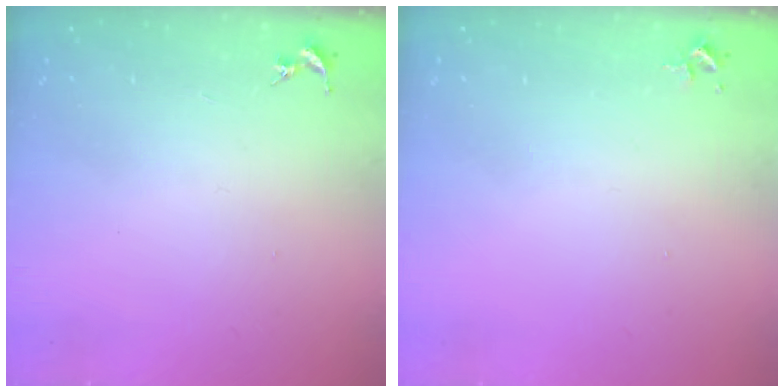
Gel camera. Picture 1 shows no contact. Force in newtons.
{"total": 2.4, "press": 2.4, "slide": 0.3}